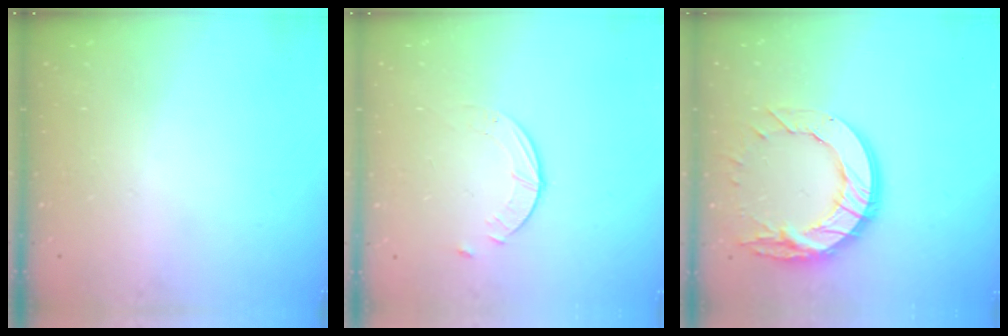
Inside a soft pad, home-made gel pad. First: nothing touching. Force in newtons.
{"total": 2.5, "press": 2.5, "slide": 0.3}
{"total": 15.9, "press": 15.9, "slide": 1.3}